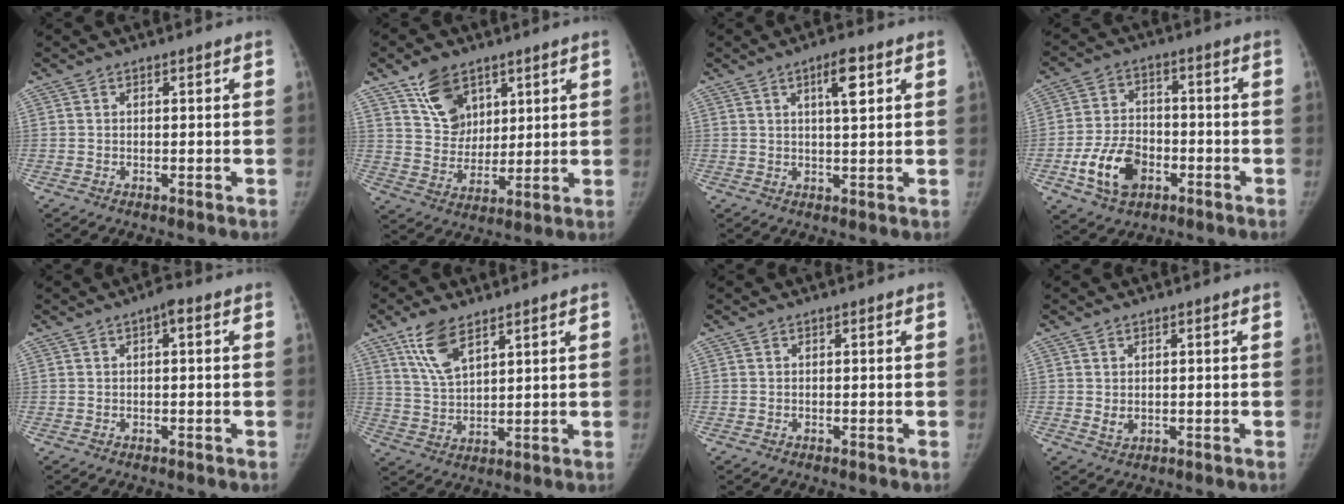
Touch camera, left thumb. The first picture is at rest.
{"total": 10.2, "force": [6.1, 6.9, 4.5], "torque": [-0.052, -0.037, 0.118]}
{"total": 5.4, "force": [2.3, 1.3, 4.7], "torque": [-0.072, -0.005, 0.037]}
{"total": 11.5, "force": [-4.4, 7.9, 7.2], "torque": [-0.113, 0.020, -0.077]}
{"total": 1.9, "force": [0.5, 0.7, 1.7], "torque": [-0.023, 0.005, 0.001]}
{"total": 8.6, "force": [5.4, 3.6, 5.6], "torque": [-0.101, -0.023, 0.111]}
{"total": 0.0}
{"total": 1.9, "force": [0.2, 1.4, 1.3], "torque": [-0.019, -0.006, 0.011]}